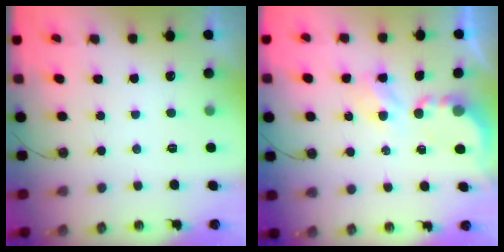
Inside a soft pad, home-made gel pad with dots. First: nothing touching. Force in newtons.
{"total": 3.9, "press": 3.9, "slide": 0.1}